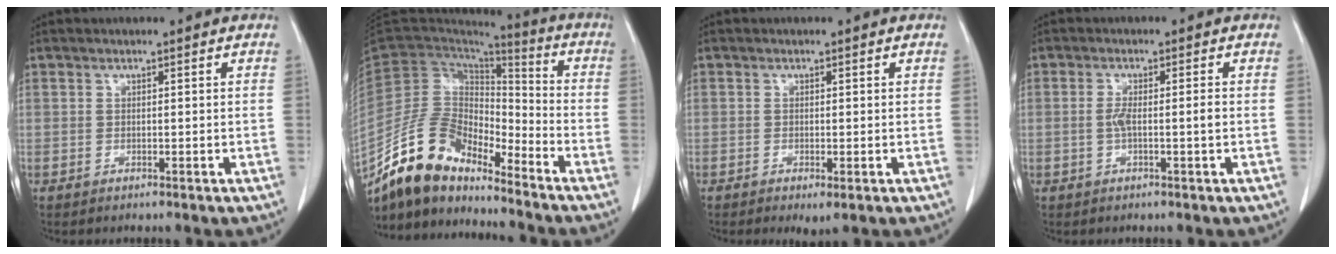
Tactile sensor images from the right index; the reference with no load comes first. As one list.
[{"total": 14.3, "force": [-12.1, 5.2, 5.6], "torque": [-0.107, 0.036, -0.229]}, {"total": 1.9, "force": [-0.9, 0.6, 1.5], "torque": [-0.023, -0.005, -0.009]}, {"total": 2.9, "force": [-0.5, 0.2, 2.8], "torque": [-0.055, 0.000, -0.008]}]